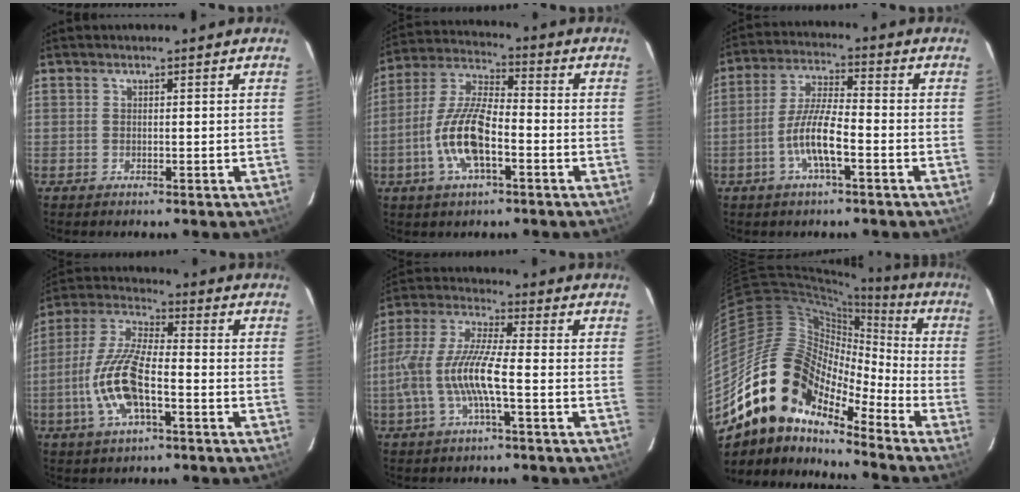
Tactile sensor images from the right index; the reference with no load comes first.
{"total": 12.6, "force": [-4.3, 4.4, 11.0], "torque": [-0.235, 0.001, -0.083]}
{"total": 8.3, "force": [-3.4, 1.6, 7.4], "torque": [-0.152, 0.002, -0.064]}
{"total": 13.2, "force": [-4.1, 4.5, 11.7], "torque": [-0.250, -0.001, -0.082]}
{"total": 12.1, "force": [-3.1, 1.9, 11.5], "torque": [-0.242, -0.002, -0.059]}
{"total": 18.1, "force": [-12.5, 8.9, 9.6], "torque": [-0.168, 0.000, -0.248]}